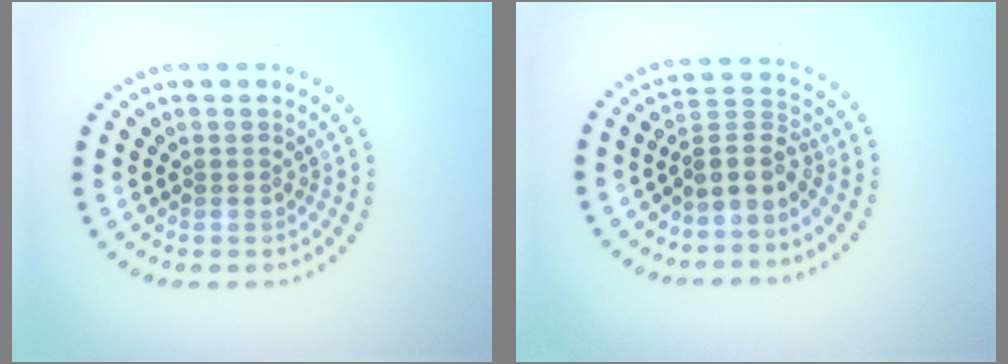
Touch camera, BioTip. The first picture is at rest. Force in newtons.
{"total": 3.2, "press": 2.5, "slide": 2.1}